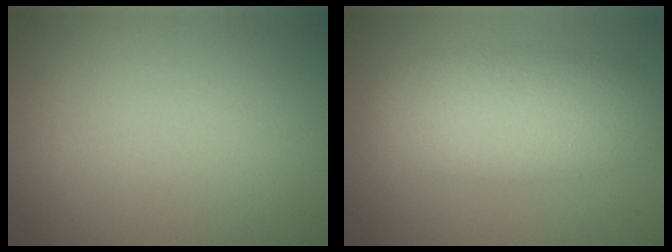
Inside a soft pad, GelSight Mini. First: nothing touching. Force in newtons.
{"total": 6.4, "press": 6.4, "slide": 0.2}